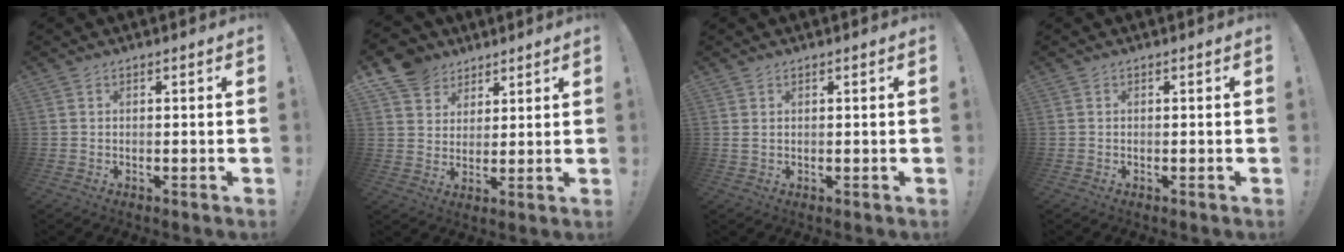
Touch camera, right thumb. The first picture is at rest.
{"total": 9.0, "force": [6.2, 6.5, 1.4], "torque": [-0.023, -0.047, 0.123]}
{"total": 1.2, "force": [0.8, 0.6, 0.8], "torque": [-0.017, 0.002, 0.014]}
{"total": 0.0}